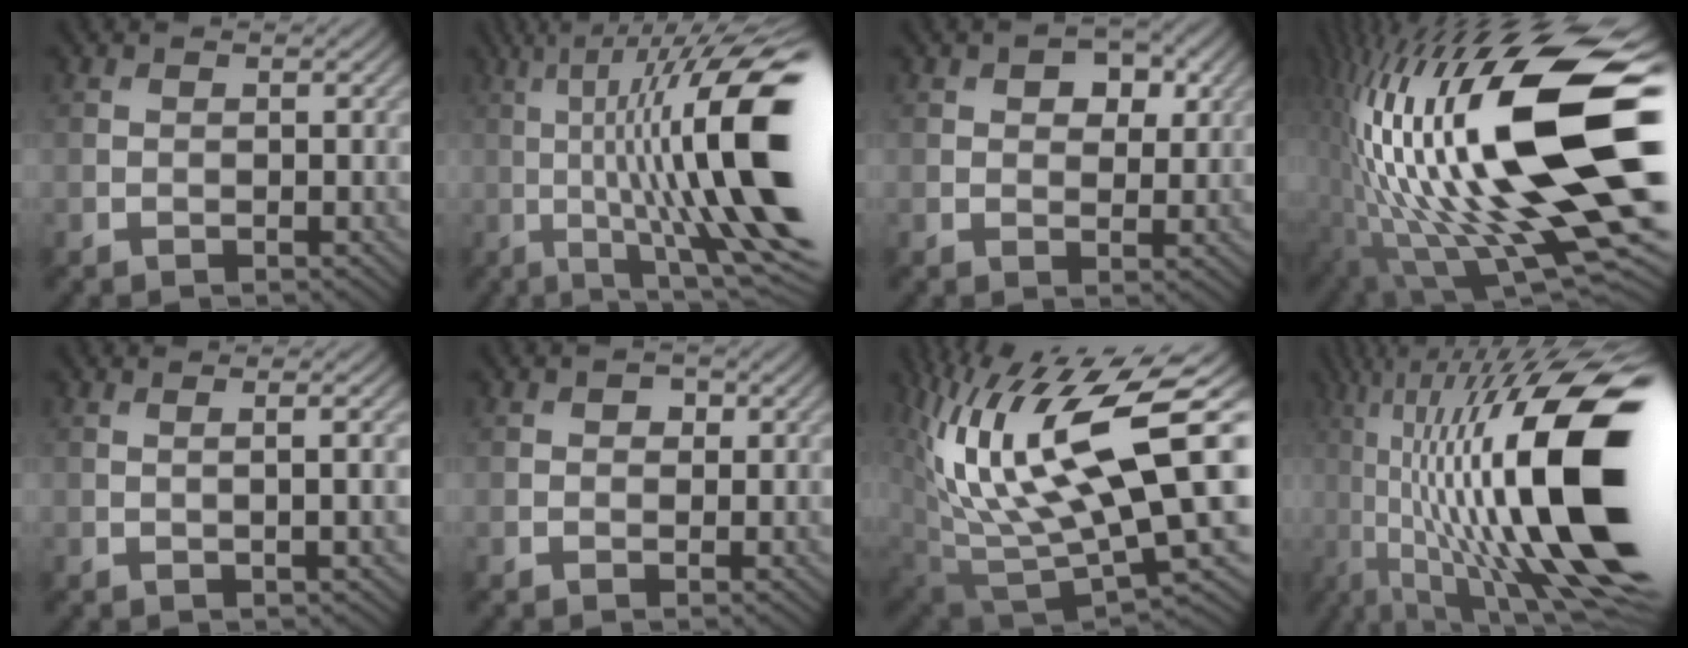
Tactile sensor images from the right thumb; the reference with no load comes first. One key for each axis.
{"total": 20.6, "fx": -0.1, "fy": 5.3, "fz": 19.9, "tx": -0.299, "ty": 0.030, "tz": 0.008}
{"total": 4.3, "fx": 1.8, "fy": 2.6, "fz": 2.8, "tx": -0.044, "ty": -0.001, "tz": 0.025}
{"total": 22.5, "fx": 1.0, "fy": 6.7, "fz": 21.5, "tx": -0.387, "ty": -0.010, "tz": 0.012}
{"total": 3.6, "fx": 0.4, "fy": 0.7, "fz": 3.6, "tx": -0.048, "ty": 0.014, "tz": 0.003}
{"total": 1.4, "fx": 0.5, "fy": 1.0, "fz": 0.8, "tx": -0.009, "ty": -0.001, "tz": 0.005}
{"total": 18.3, "fx": 5.9, "fy": 6.8, "fz": 16.0, "tx": -0.307, "ty": 0.001, "tz": 0.111}
{"total": 21.9, "fx": -1.4, "fy": 6.6, "fz": 20.8, "tx": -0.354, "ty": 0.013, "tz": -0.027}